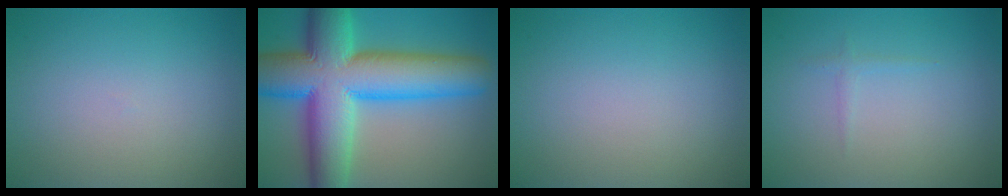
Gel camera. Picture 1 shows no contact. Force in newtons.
{"total": 15.4, "press": 15.4, "slide": 0.5}
{"total": 0.0}
{"total": 0.6, "press": 0.6, "slide": 0.0}